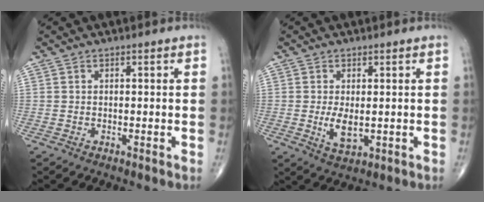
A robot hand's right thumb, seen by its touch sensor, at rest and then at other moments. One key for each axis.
{"total": 4.6, "fx": -0.3, "fy": 2.2, "fz": 4.1, "tx": -0.073, "ty": -0.013, "tz": 0.002}